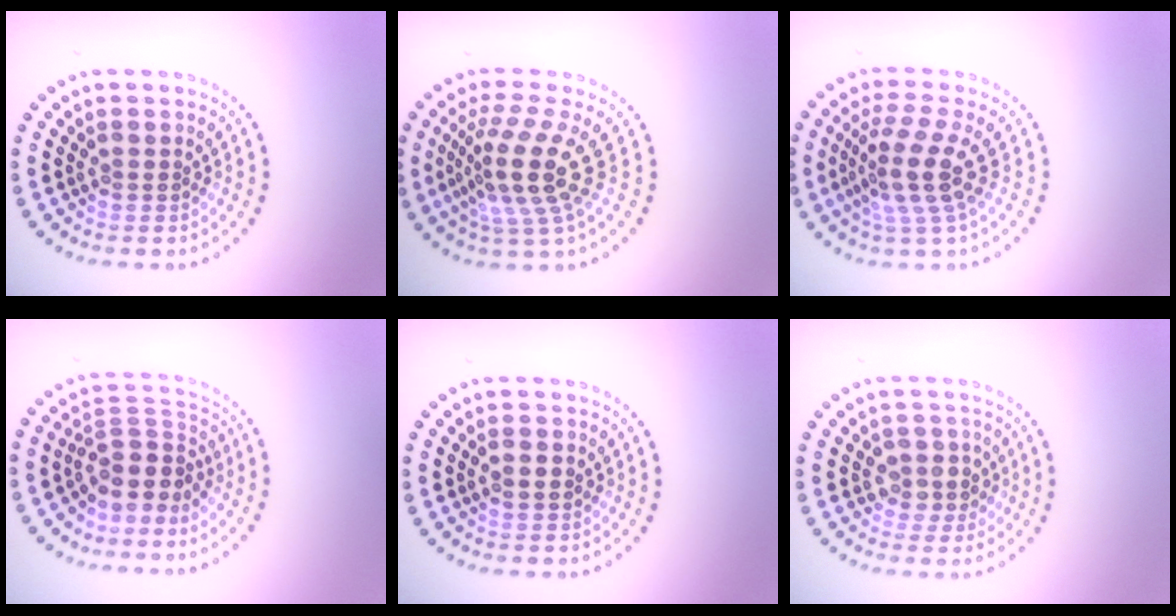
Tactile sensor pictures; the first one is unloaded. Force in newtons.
{"total": 5.1, "press": 3.7, "slide": 3.5}
{"total": 4.1, "press": 3.1, "slide": 2.7}
{"total": 3.5, "press": 2.5, "slide": 2.4}
{"total": 1.8, "press": 1.8, "slide": 0.2}
{"total": 2.2, "press": 2.1, "slide": 0.8}